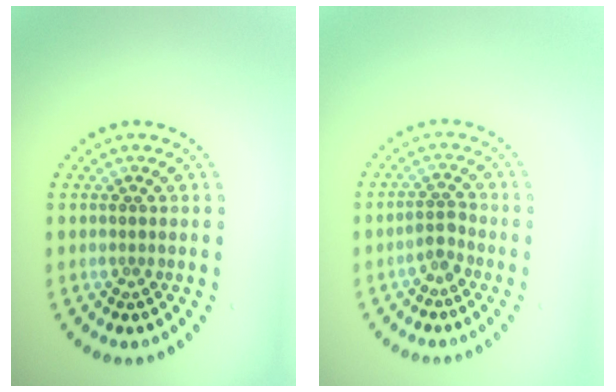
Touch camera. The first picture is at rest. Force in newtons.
{"total": 1.5, "press": 1.1, "slide": 1.0}